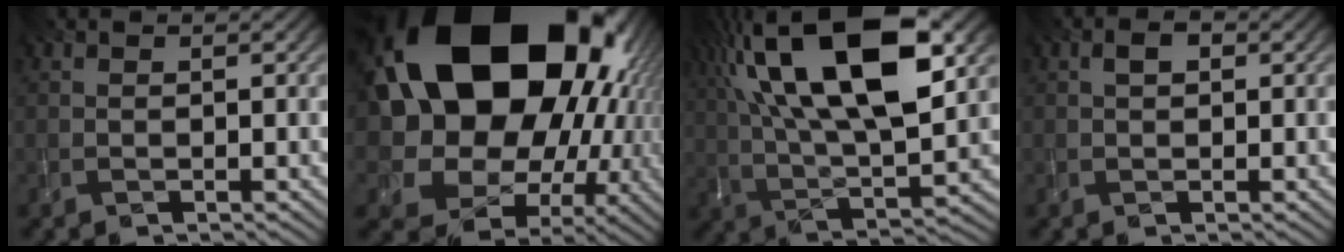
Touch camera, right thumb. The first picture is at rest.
{"total": 24.4, "force": [6.3, 19.0, 13.9], "torque": [-0.290, -0.034, 0.131]}
{"total": 20.6, "force": [8.1, 8.6, 16.9], "torque": [-0.322, 0.041, 0.126]}
{"total": 1.8, "force": [0.3, 1.2, 1.3], "torque": [-0.020, 0.003, 0.002]}